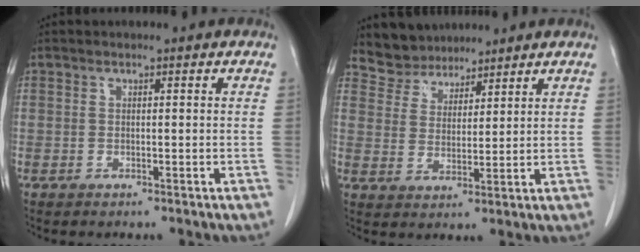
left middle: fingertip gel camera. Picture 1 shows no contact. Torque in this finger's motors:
{"motor_torque": [0.58, -0.63, 0.00, 0.00]}